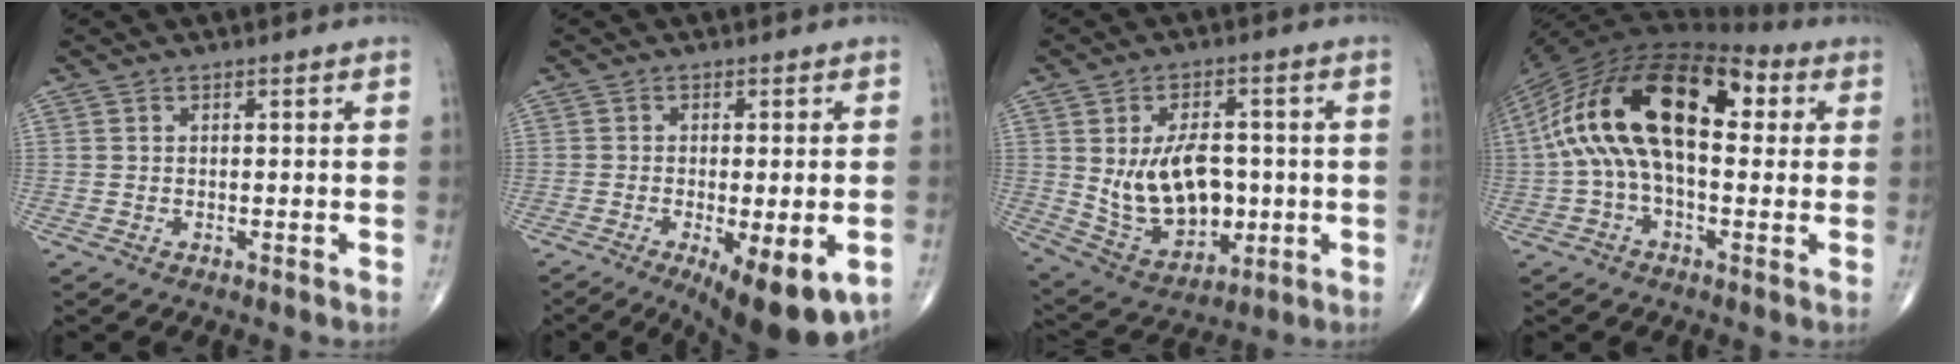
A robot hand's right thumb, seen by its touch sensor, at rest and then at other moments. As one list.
[{"total": 13.4, "force": [-5.5, 4.4, 11.4], "torque": [-0.148, -0.011, -0.072]}, {"total": 14.4, "force": [-0.1, 9.3, 11.0], "torque": [-0.156, -0.006, 0.021]}, {"total": 22.1, "force": [2.9, 11.3, 18.8], "torque": [-0.336, 0.046, 0.033]}]